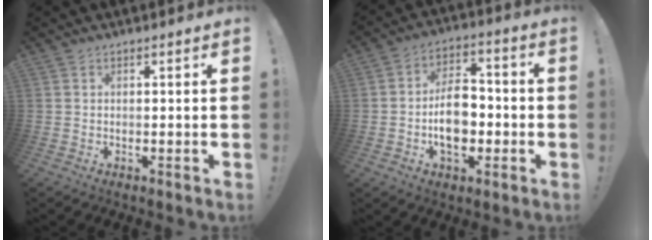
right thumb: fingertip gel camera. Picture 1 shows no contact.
{"total": 12.9, "force": [-2.6, 8.7, 9.1], "torque": [-0.146, 0.014, -0.046]}